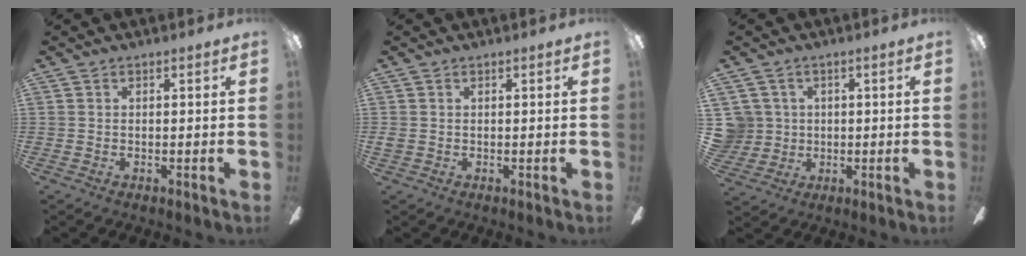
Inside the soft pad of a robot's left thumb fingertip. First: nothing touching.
{"total": 0.8, "force": [0.2, 0.7, 0.3], "torque": [-0.006, 0.004, 0.003]}
{"total": 6.5, "force": [1.4, 6.3, 0.7], "torque": [-0.036, 0.005, 0.028]}